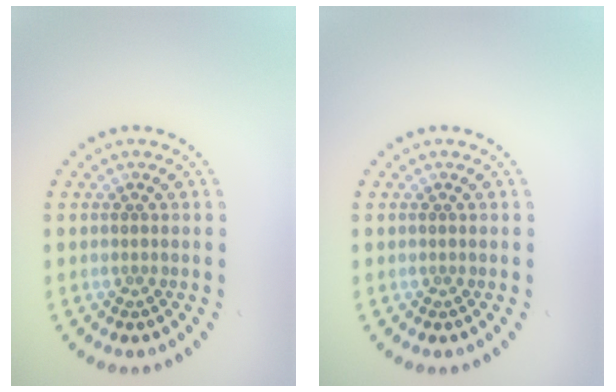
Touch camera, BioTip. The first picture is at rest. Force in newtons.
{"total": 0.0}